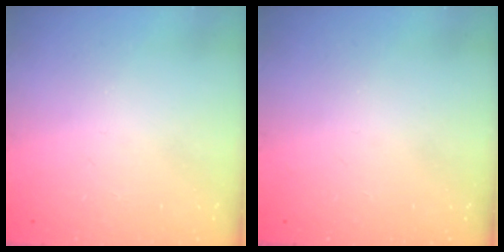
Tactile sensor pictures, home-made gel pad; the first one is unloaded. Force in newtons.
{"total": 0.0}